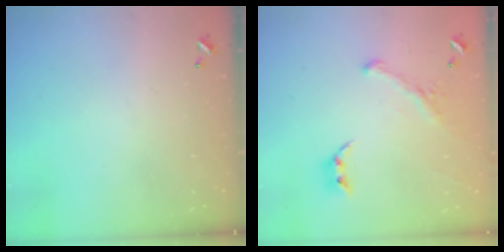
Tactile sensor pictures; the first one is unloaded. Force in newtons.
{"total": 1.6, "press": 1.1, "slide": 1.2}